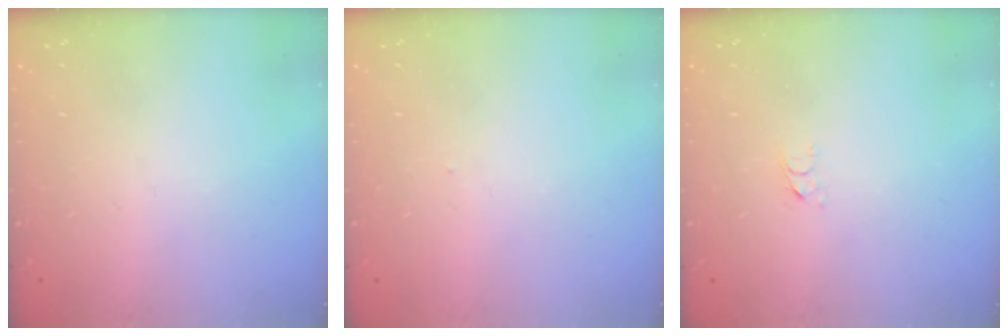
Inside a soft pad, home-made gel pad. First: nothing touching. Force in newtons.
{"total": 2.1, "press": 2.1, "slide": 0.1}
{"total": 2.6, "press": 2.6, "slide": 0.2}